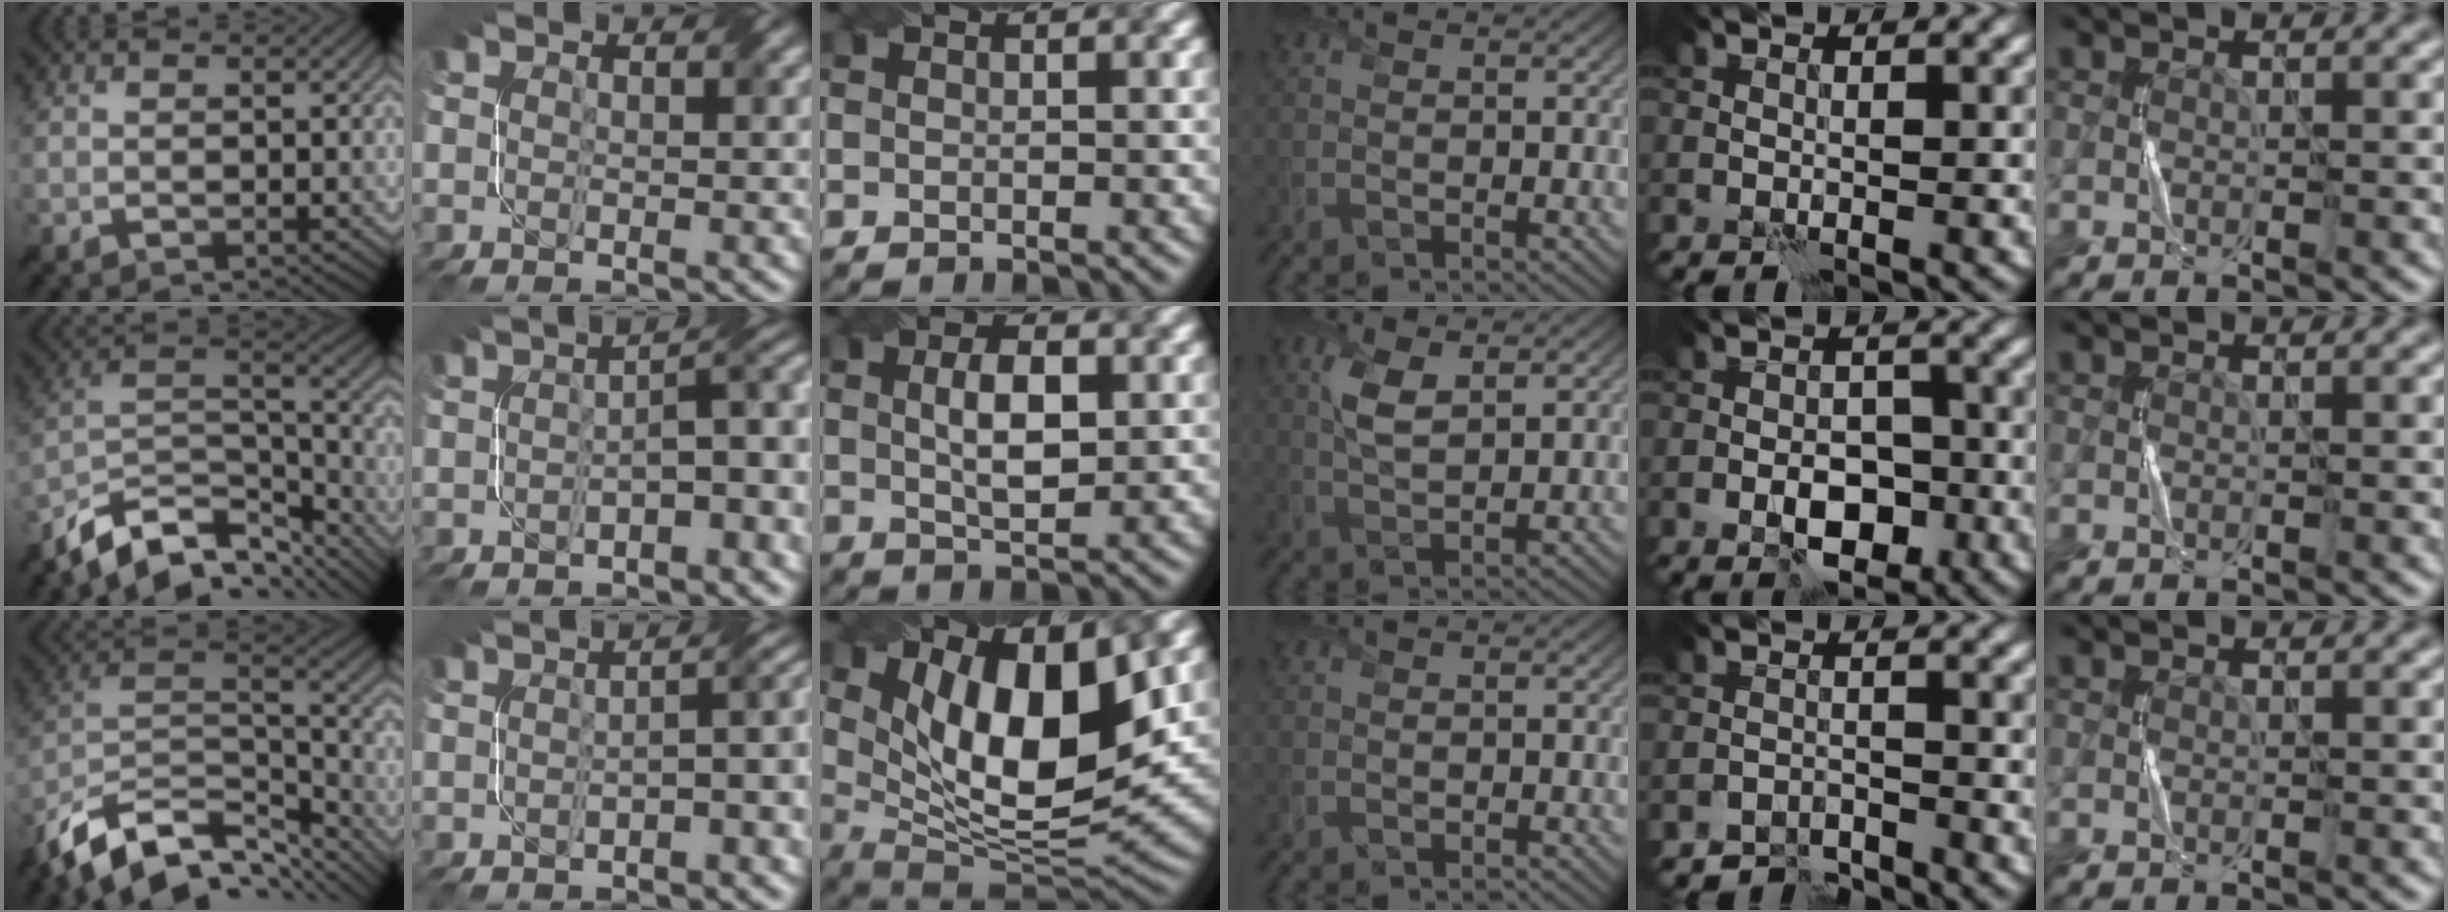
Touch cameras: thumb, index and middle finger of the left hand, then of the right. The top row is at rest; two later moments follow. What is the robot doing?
{"motion": "twist", "object": "screw"}